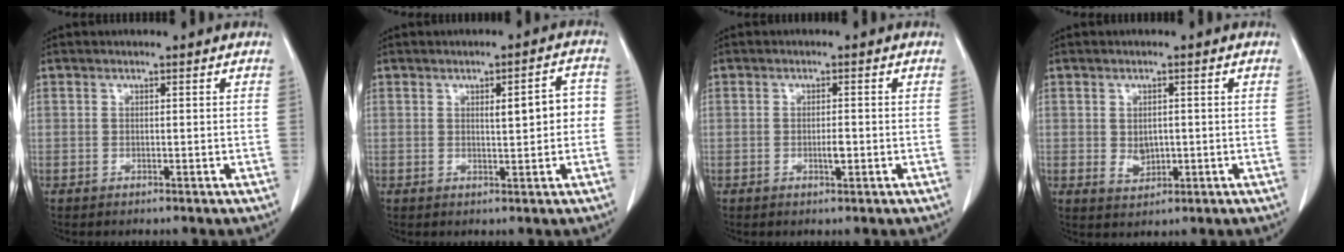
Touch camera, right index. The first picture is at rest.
{"total": 4.9, "force": [0.2, 1.3, 4.7], "torque": [-0.066, 0.015, 0.004]}
{"total": 1.8, "force": [-0.5, 0.4, 1.6], "torque": [-0.030, -0.001, -0.007]}
{"total": 3.0, "force": [-0.1, 2.2, 2.0], "torque": [-0.035, -0.001, 0.009]}